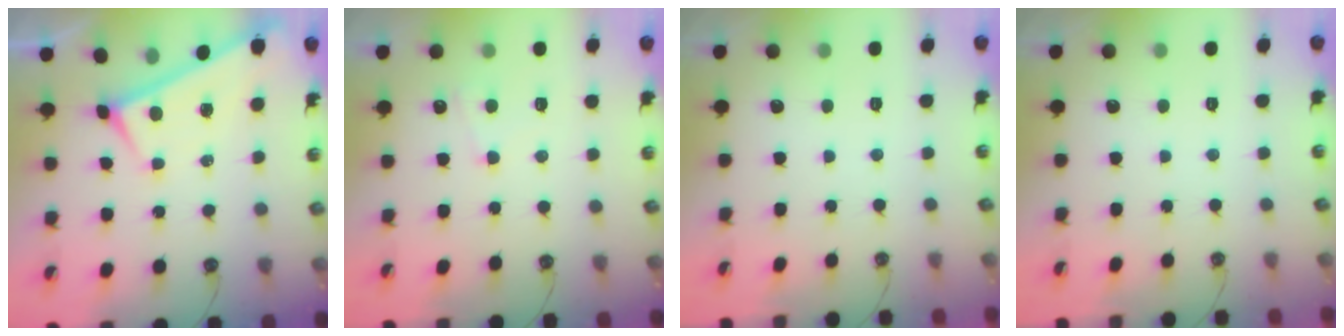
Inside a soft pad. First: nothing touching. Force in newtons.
{"total": 3.7, "press": 3.6, "slide": 0.6}
{"total": 0.0}
{"total": 0.0}